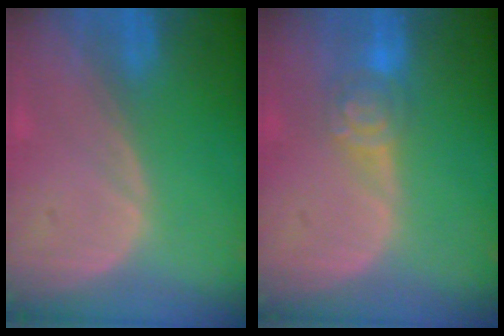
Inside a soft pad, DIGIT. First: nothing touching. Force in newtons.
{"total": 4.5, "press": 4.2, "slide": 1.6}